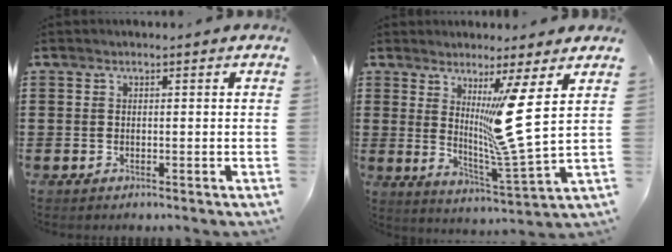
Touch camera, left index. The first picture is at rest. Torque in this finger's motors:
{"motor_torque": [0.53, -0.35, 0.74, 0.21]}